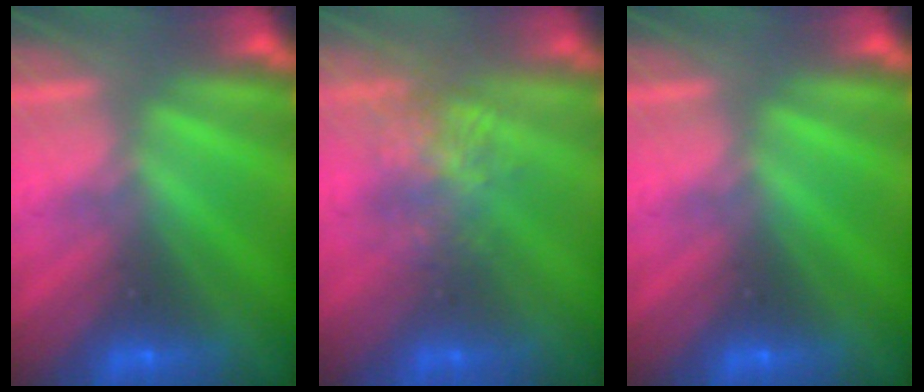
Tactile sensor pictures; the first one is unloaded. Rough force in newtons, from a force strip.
{"total": 3.8}
{"total": 0.0}